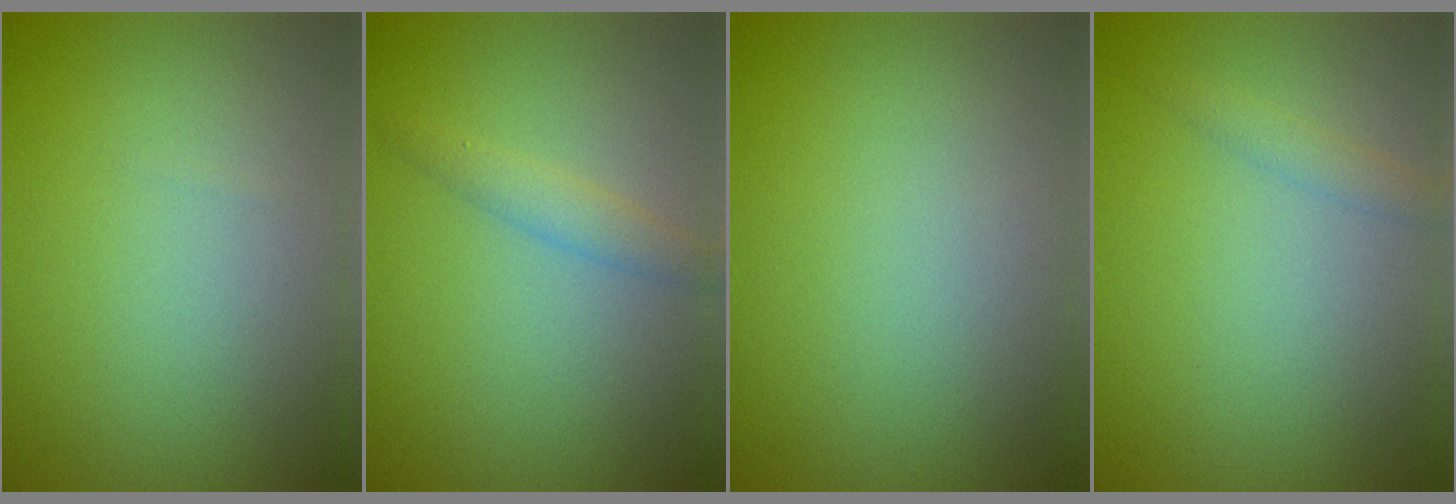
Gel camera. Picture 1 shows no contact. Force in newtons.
{"total": 1.8, "press": 1.8, "slide": 0.1}
{"total": 0.0}
{"total": 1.3, "press": 1.3, "slide": 0.1}